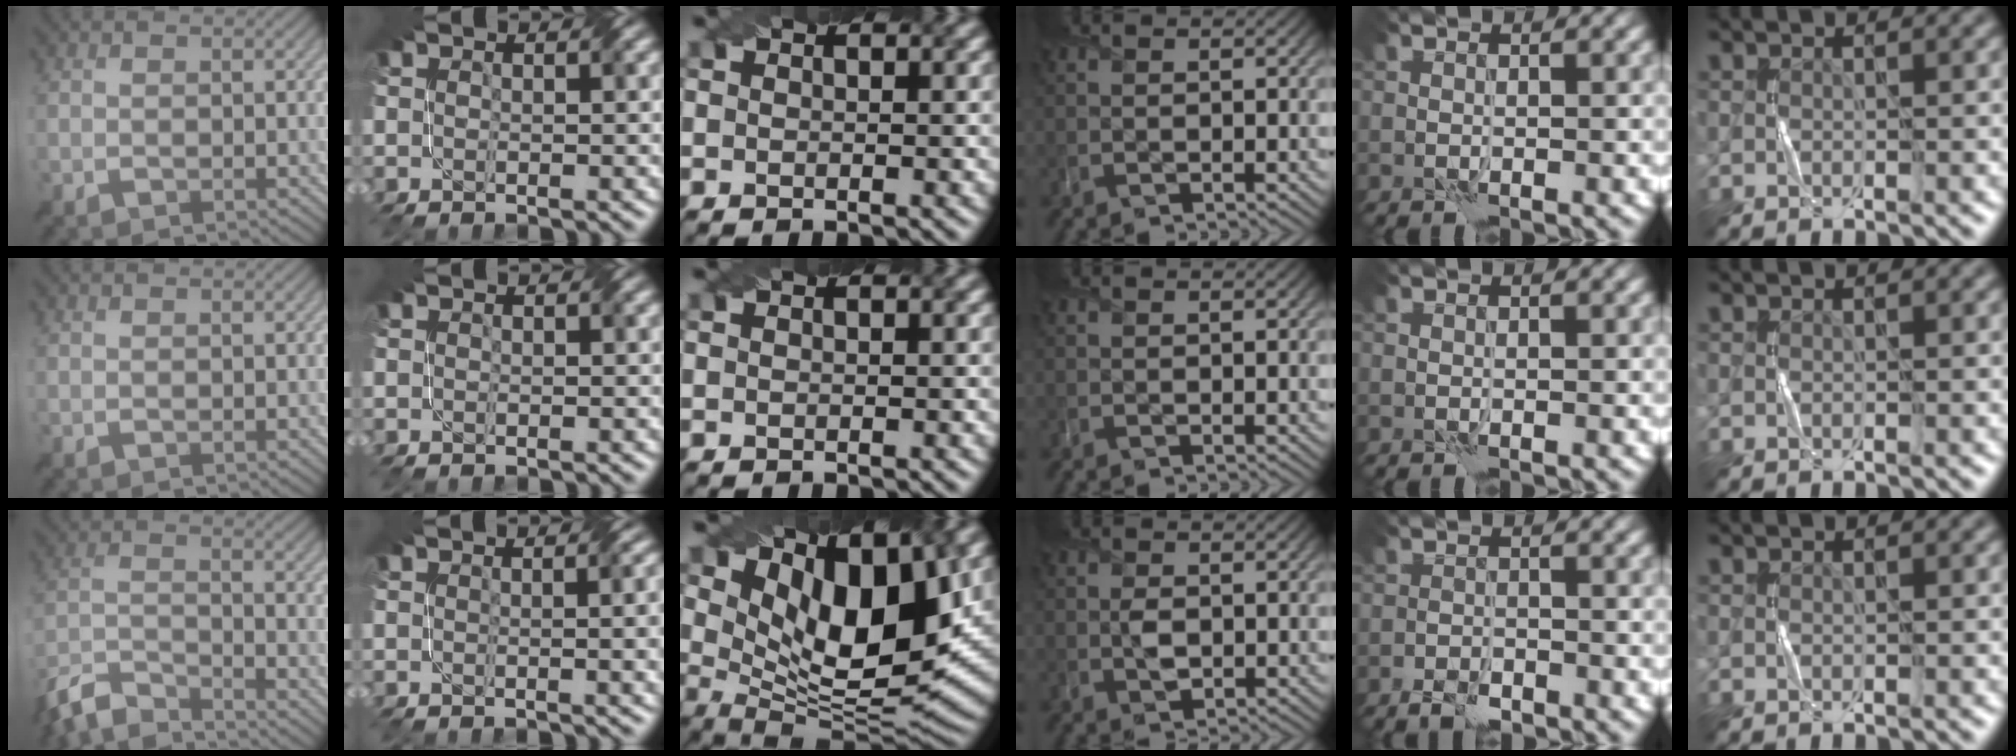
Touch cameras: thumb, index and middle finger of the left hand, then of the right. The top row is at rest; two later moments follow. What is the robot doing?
{"motion": "twist", "object": "screw"}